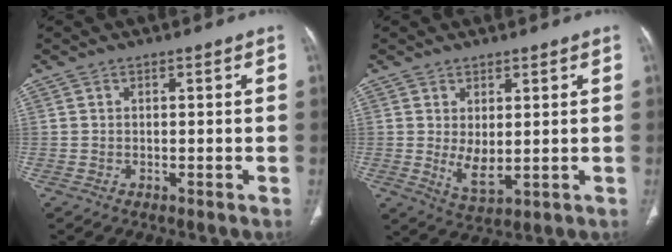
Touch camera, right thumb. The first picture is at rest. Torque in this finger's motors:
{"motor_torque": [0.04, -0.49, 0.05, -0.08, 0.03]}